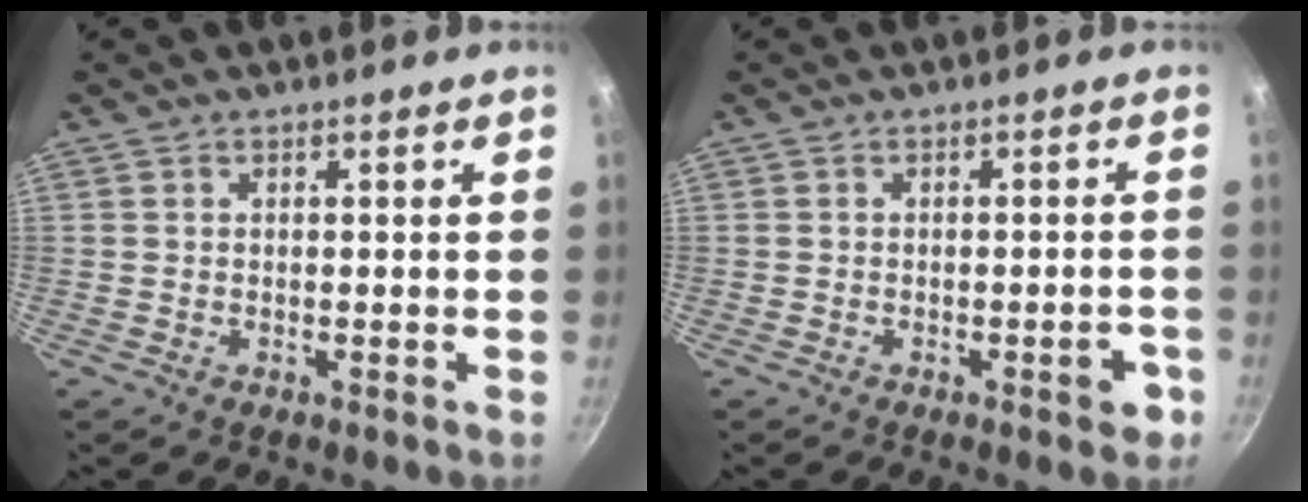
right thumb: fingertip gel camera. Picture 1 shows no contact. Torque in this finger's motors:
{"motor_torque": [2.55, 2.47, 0.31, -0.69, 0.02]}